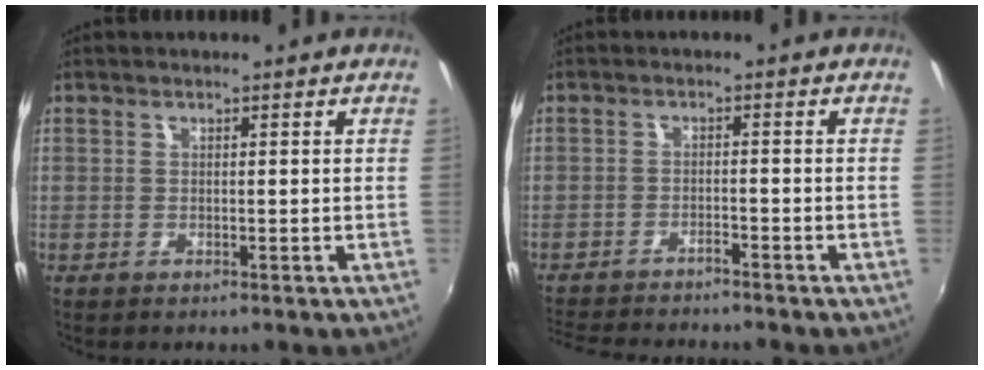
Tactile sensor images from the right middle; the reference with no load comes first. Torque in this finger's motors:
{"motor_torque": [1.05, -1.09, 0.07, 0.07]}